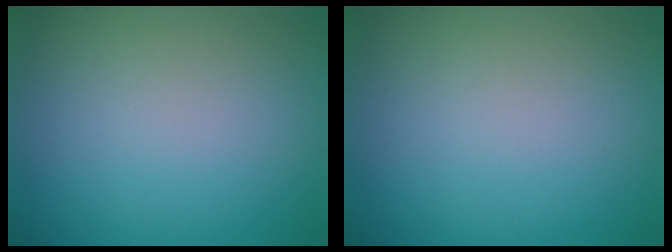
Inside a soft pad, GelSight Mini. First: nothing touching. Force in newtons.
{"total": 0.0}